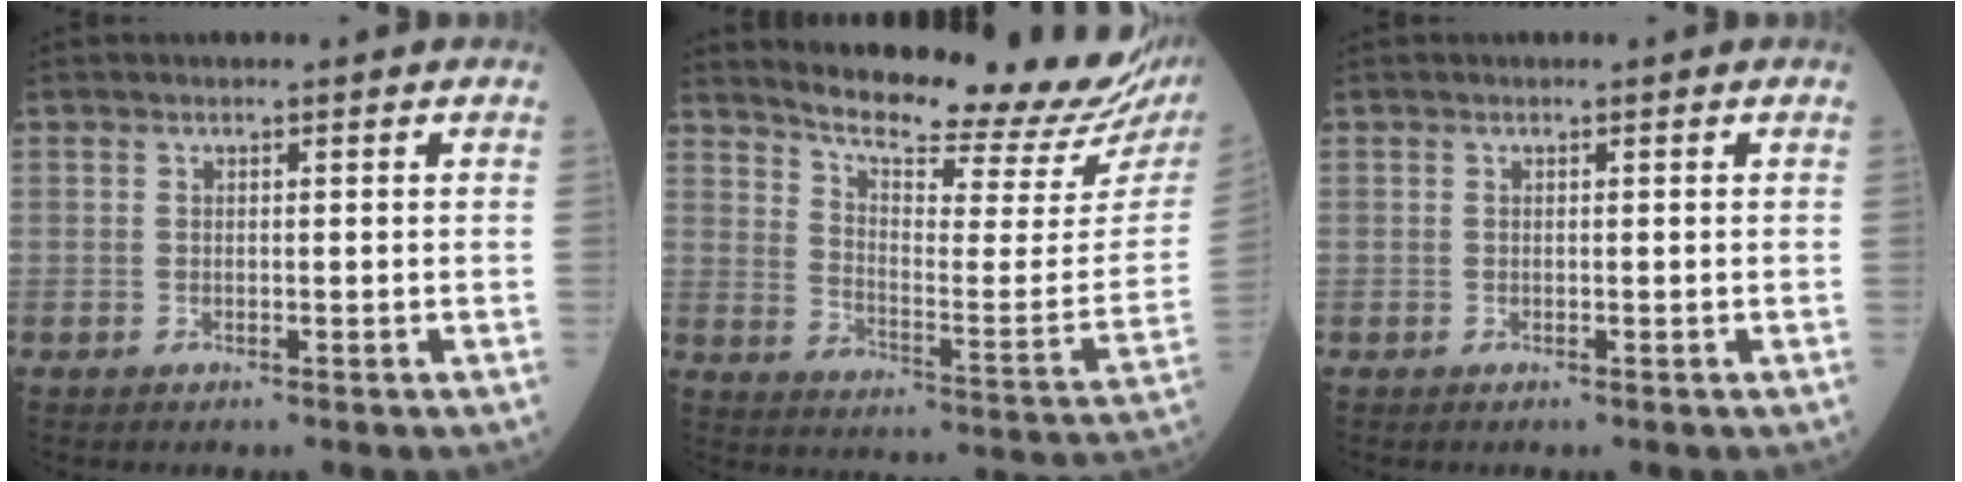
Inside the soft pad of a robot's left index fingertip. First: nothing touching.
{"total": 23.3, "force": [20.9, 1.4, 10.3], "torque": [-0.155, -0.085, 0.276]}
{"total": 0.0}